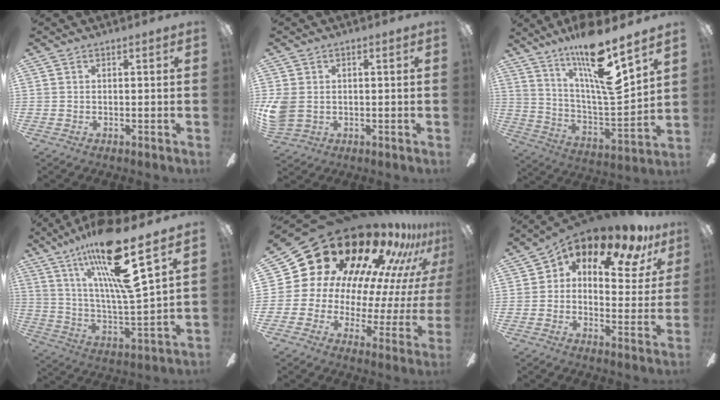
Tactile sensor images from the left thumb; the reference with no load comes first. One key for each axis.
{"total": 5.8, "fx": 0.1, "fy": 4.6, "fz": 3.5, "tx": -0.081, "ty": 0.002, "tz": 0.002}
{"total": 19.3, "fx": 13.6, "fy": 2.9, "fz": 13.4, "tx": -0.244, "ty": -0.090, "tz": 0.218}
{"total": 22.3, "fx": 14.2, "fy": 3.7, "fz": 16.7, "tx": -0.317, "ty": -0.074, "tz": 0.219}
{"total": 25.6, "fx": 17.6, "fy": 13.8, "fz": 12.4, "tx": -0.184, "ty": -0.166, "tz": 0.339}
{"total": 11.4, "fx": 8.2, "fy": 5.3, "fz": 5.9, "tx": -0.098, "ty": -0.059, "tz": 0.144}